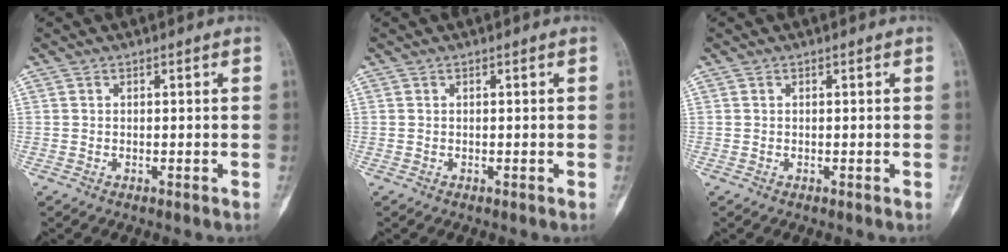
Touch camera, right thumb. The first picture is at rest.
{"total": 0.0}
{"total": 0.0}